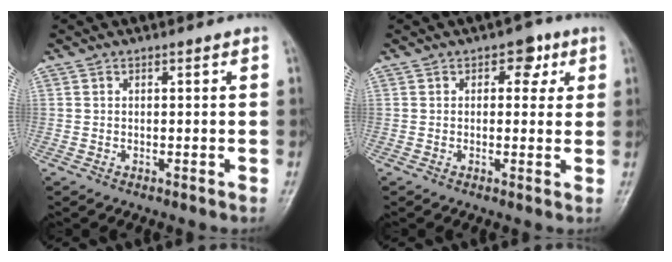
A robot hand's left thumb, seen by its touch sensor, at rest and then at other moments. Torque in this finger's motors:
{"motor_torque": [-0.35, -0.24, -0.27, 0.20, 0.08]}